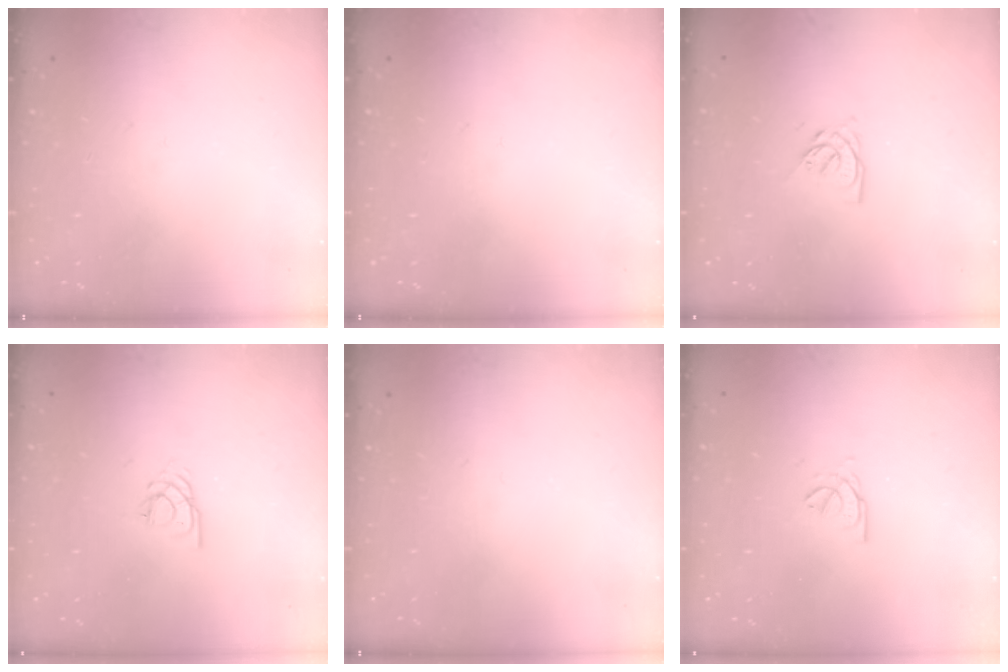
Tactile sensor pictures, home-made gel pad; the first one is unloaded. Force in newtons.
{"total": 0.0}
{"total": 5.5, "press": 5.5, "slide": 0.5}
{"total": 2.3, "press": 2.3, "slide": 0.2}
{"total": 0.0}
{"total": 2.7, "press": 2.7, "slide": 0.4}